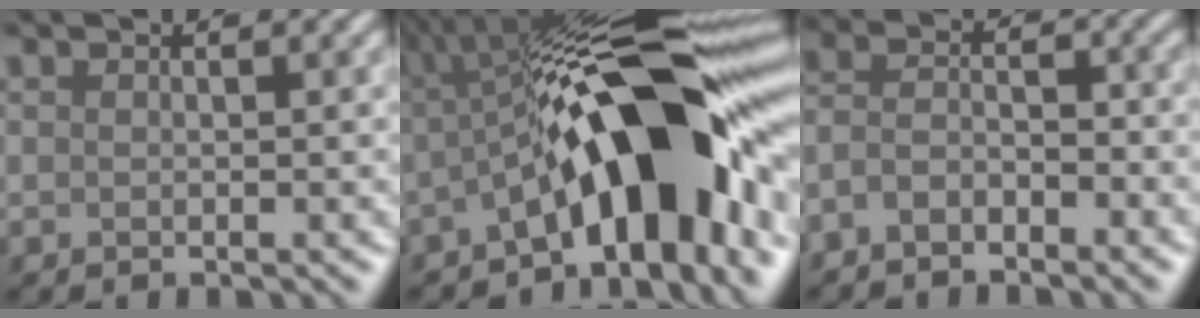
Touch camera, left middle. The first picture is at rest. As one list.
[{"total": 12.4, "force": [-3.1, 3.5, 11.5], "torque": [-0.168, 0.018, -0.033]}, {"total": 3.5, "force": [-3.5, -0.2, 0.0], "torque": [-0.031, -0.009, -0.042]}]